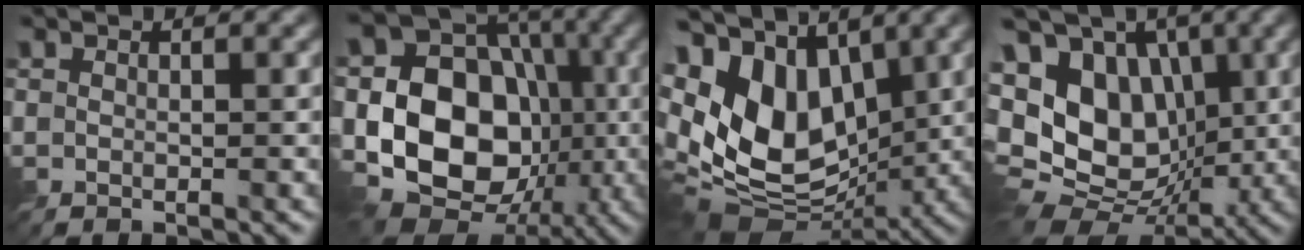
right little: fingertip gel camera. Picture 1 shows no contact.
{"total": 16.0, "force": [-2.9, 12.6, 9.5], "torque": [-0.159, -0.001, -0.066]}
{"total": 14.6, "force": [1.2, 9.9, 10.7], "torque": [-0.254, -0.009, 0.020]}
{"total": 15.5, "force": [0.7, 11.6, 10.3], "torque": [-0.209, 0.012, 0.004]}